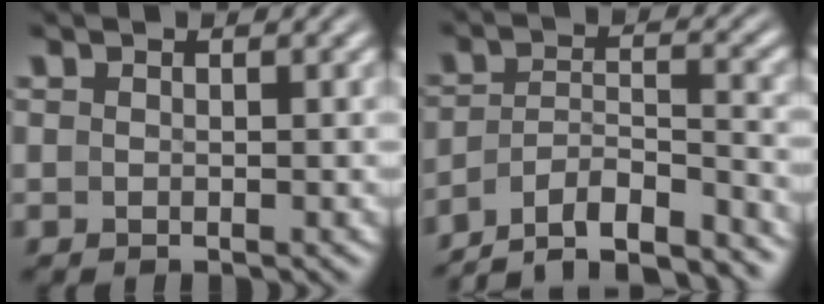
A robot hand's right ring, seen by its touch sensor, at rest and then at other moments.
{"total": 10.3, "force": [-8.4, 5.2, 2.9], "torque": [-0.058, -0.035, -0.136]}